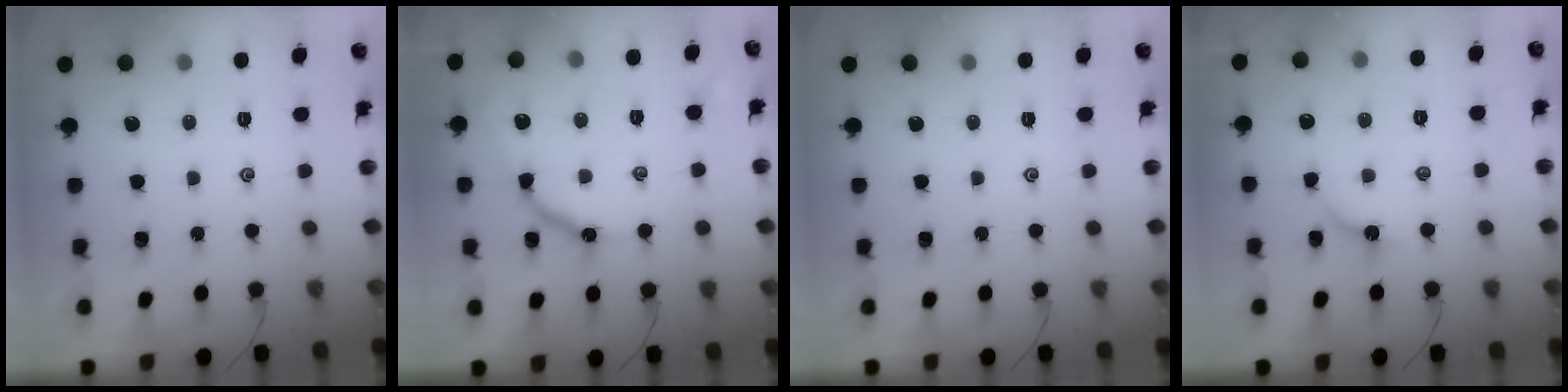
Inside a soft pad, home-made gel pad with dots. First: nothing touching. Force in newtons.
{"total": 9.6, "press": 9.6, "slide": 1.0}
{"total": 0.0}
{"total": 3.7, "press": 3.7, "slide": 0.4}